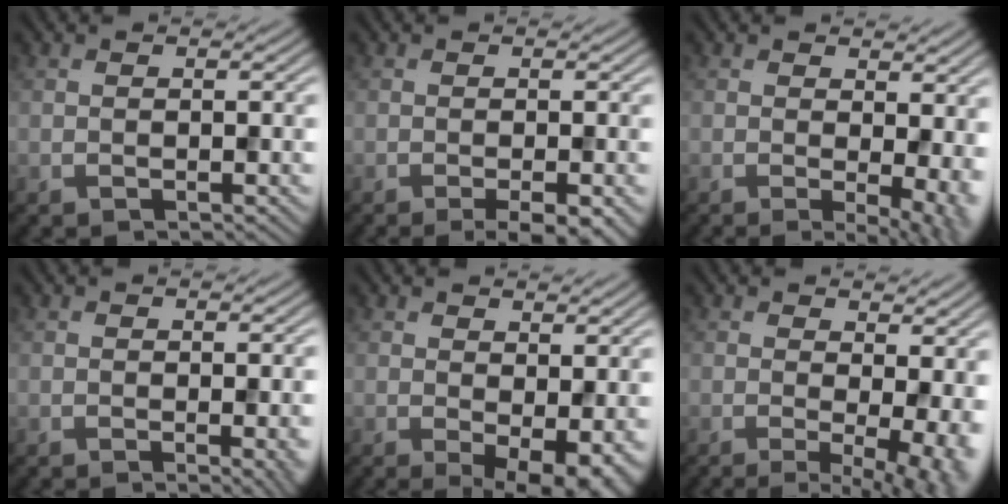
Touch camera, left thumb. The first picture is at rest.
{"total": 3.3, "force": [-1.7, 0.5, 2.8], "torque": [-0.041, 0.003, -0.025]}
{"total": 6.7, "force": [0.5, 2.5, 6.3], "torque": [-0.086, -0.009, 0.012]}
{"total": 2.9, "force": [-0.6, 0.6, 2.8], "torque": [-0.035, -0.003, -0.009]}
{"total": 5.9, "force": [-0.4, 2.7, 5.2], "torque": [-0.076, -0.014, 0.006]}
{"total": 9.0, "force": [-0.5, 3.0, 8.4], "torque": [-0.106, -0.004, 0.001]}